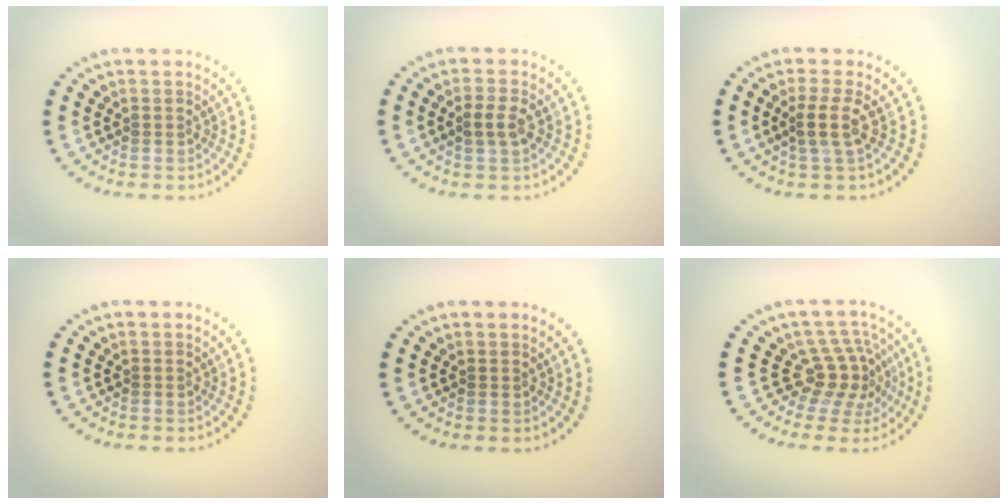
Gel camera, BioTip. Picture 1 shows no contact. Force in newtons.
{"total": 2.1, "press": 2.1, "slide": 0.5}
{"total": 2.5, "press": 1.9, "slide": 1.6}
{"total": 0.0}
{"total": 0.0}
{"total": 3.6, "press": 2.6, "slide": 2.5}